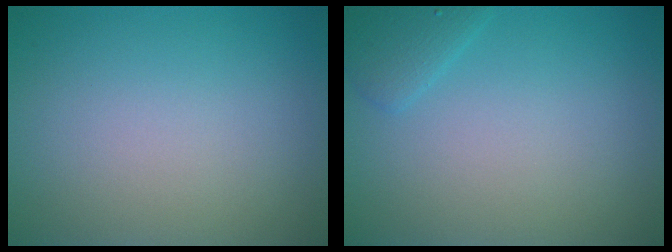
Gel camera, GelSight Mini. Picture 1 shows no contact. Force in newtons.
{"total": 1.6, "press": 1.6, "slide": 0.1}